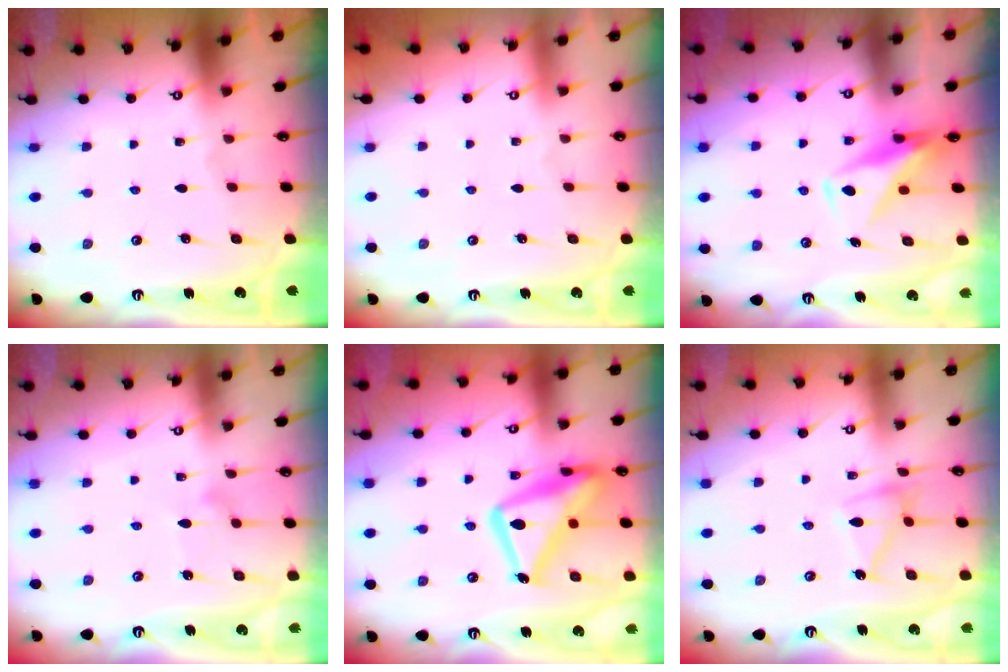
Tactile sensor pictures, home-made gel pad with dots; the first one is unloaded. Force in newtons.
{"total": 3.9, "press": 3.9, "slide": 0.1}
{"total": 10.6, "press": 10.5, "slide": 0.8}
{"total": 7.7, "press": 7.6, "slide": 0.4}
{"total": 20.4, "press": 20.4, "slide": 1.7}
{"total": 12.3, "press": 12.3, "slide": 0.4}